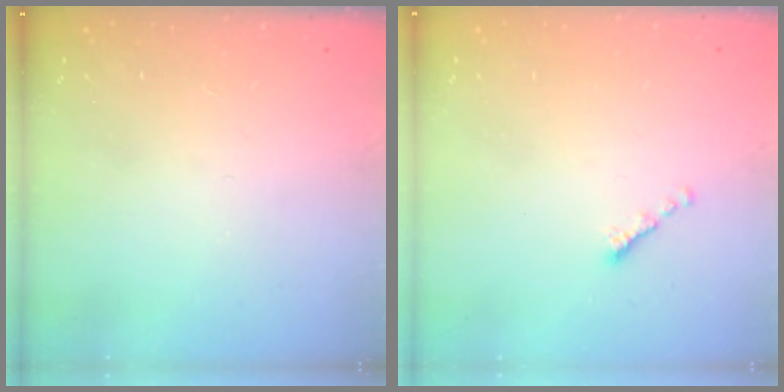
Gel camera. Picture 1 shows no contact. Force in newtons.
{"total": 0.0}